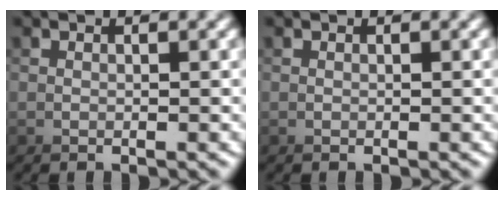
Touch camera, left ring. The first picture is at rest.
{"total": 0.0}